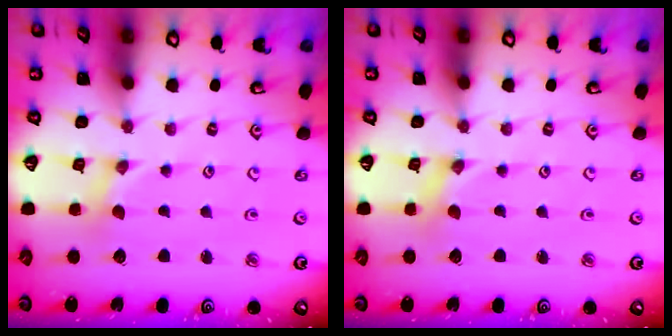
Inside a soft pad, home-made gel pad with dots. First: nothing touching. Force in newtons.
{"total": 0.0}